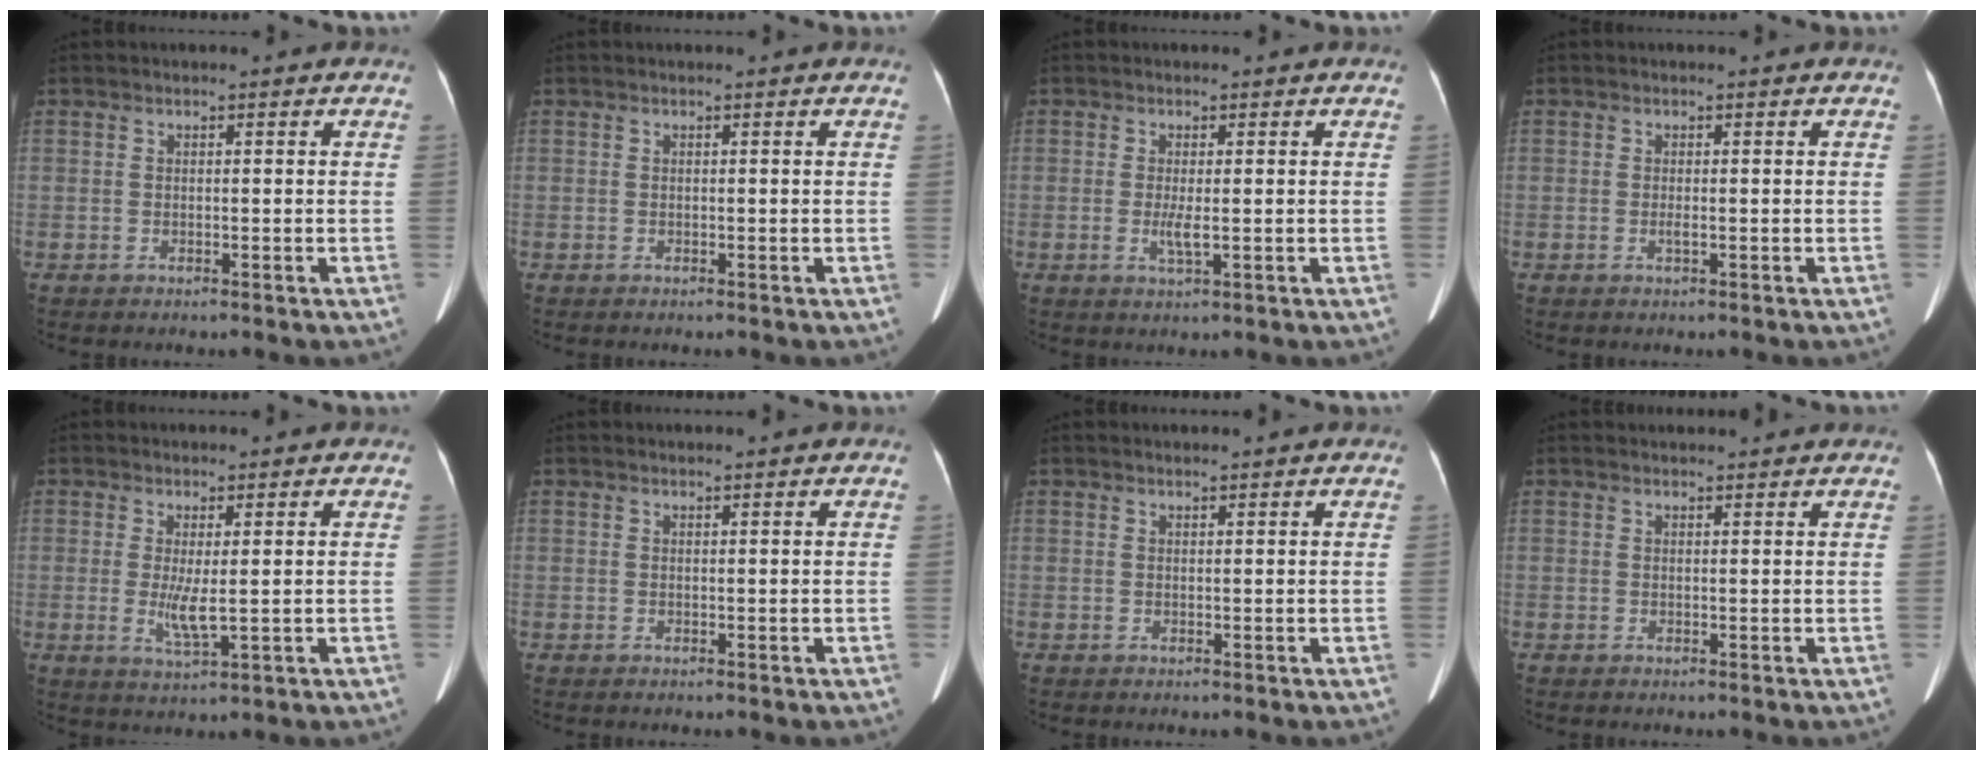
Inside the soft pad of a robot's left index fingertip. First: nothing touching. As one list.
[{"total": 1.3, "force": [1.3, 0.1, 0.4], "torque": [-0.008, 0.019, 0.019]}, {"total": 2.2, "force": [-0.2, 0.3, 2.2], "torque": [-0.047, -0.005, 0.000]}, {"total": 0.6, "force": [-0.1, 0.0, 0.6], "torque": [-0.015, -0.002, -0.001]}, {"total": 3.6, "force": [0.2, 0.5, 3.6], "torque": [-0.072, -0.011, 0.011]}, {"total": 1.5, "force": [1.4, 0.1, 0.2], "torque": [-0.008, 0.011, 0.023]}, {"total": 2.2, "force": [2.1, 0.1, 0.4], "torque": [-0.010, 0.013, 0.029]}, {"total": 5.2, "force": [5.0, 0.8, 1.1], "torque": [-0.013, 0.028, 0.058]}]